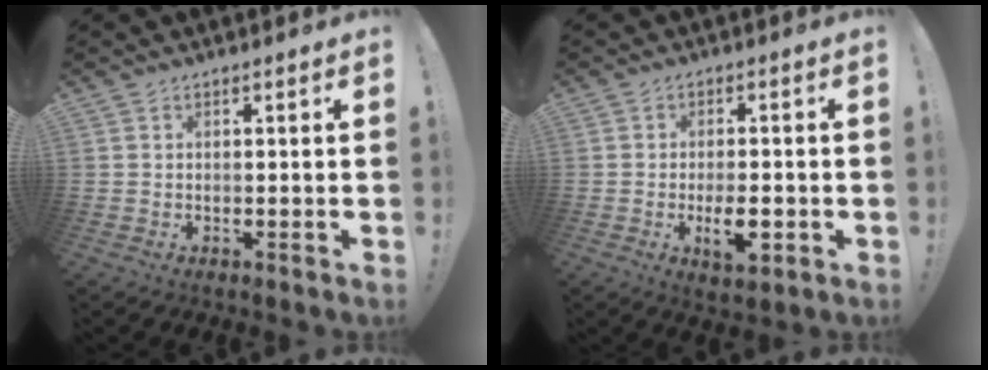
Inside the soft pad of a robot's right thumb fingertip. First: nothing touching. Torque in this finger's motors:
{"motor_torque": [0.79, 0.82, 0.28, -0.40, 0.21]}